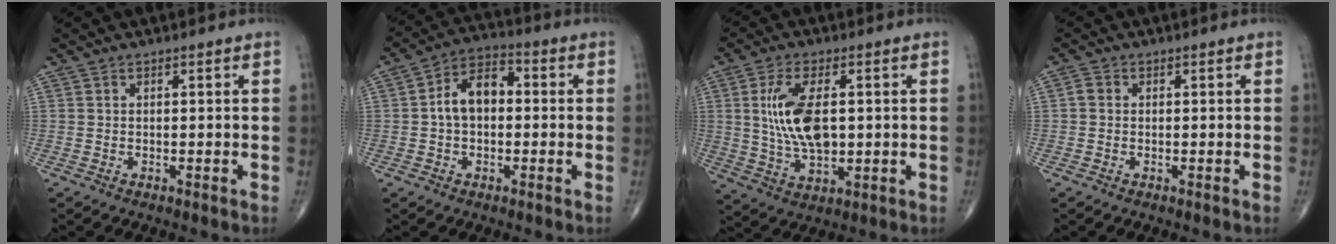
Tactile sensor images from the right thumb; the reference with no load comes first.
{"total": 8.5, "force": [0.1, 5.5, 6.5], "torque": [-0.101, 0.031, -0.011]}
{"total": 11.6, "force": [1.4, 5.8, 10.0], "torque": [-0.192, -0.007, 0.033]}
{"total": 1.3, "force": [0.0, 1.1, 0.7], "torque": [-0.009, 0.002, -0.004]}